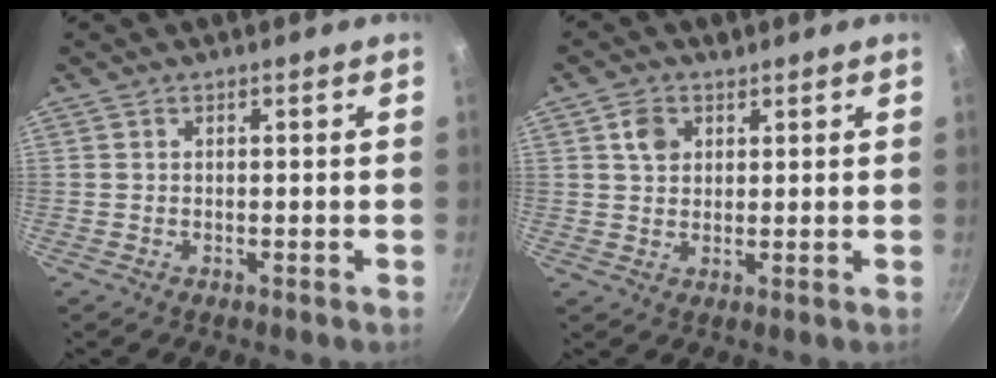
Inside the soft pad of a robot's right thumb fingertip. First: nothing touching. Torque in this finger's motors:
{"motor_torque": [0.00, 0.00, 0.04, 0.09, 0.00]}